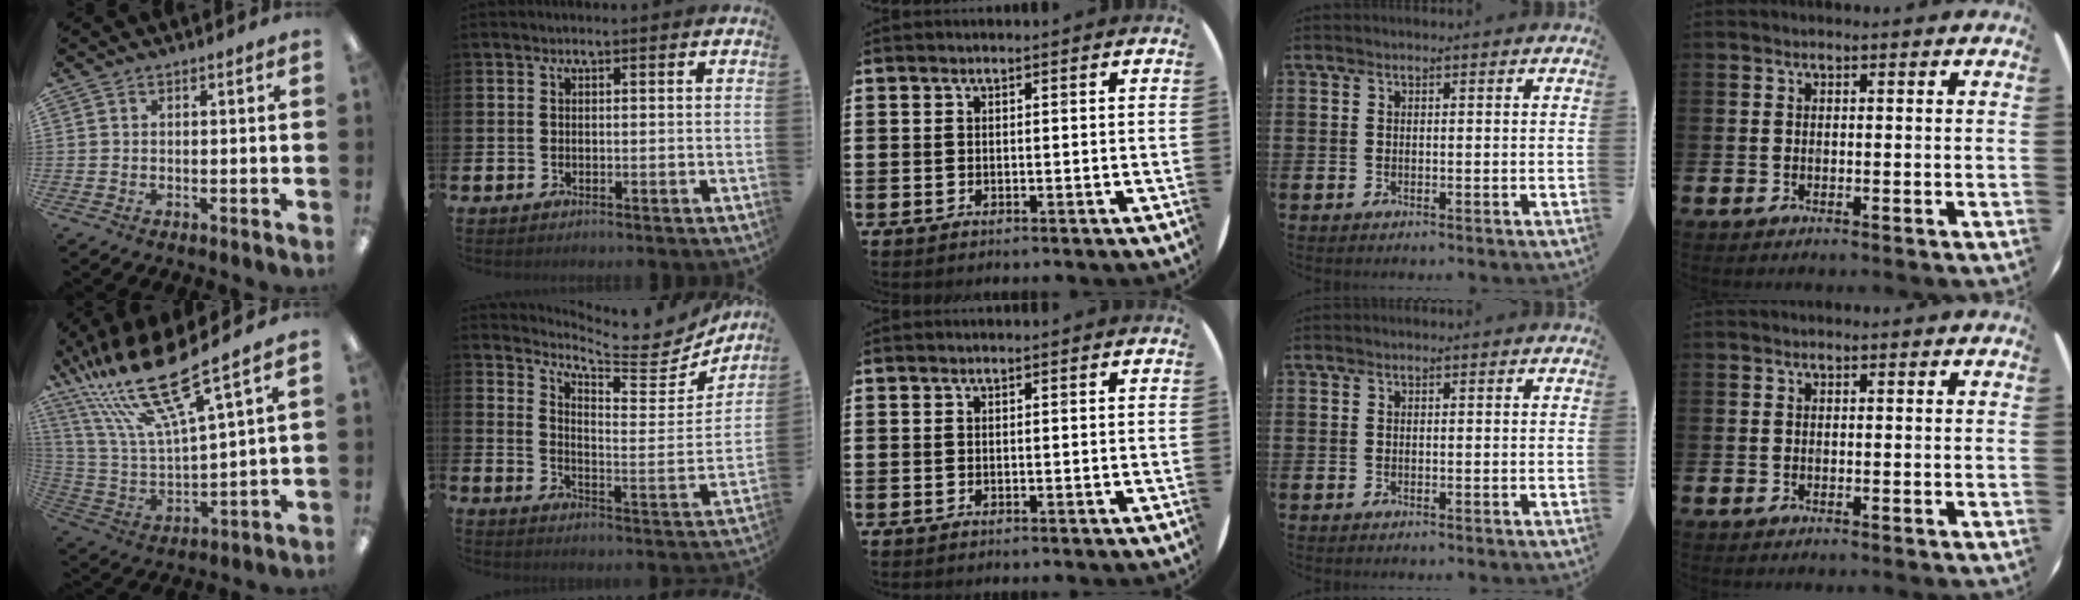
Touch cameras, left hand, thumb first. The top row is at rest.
{"thumb": {"total": 21.8, "force": [16.3, 4.2, 13.8], "torque": [-0.307, -0.099, 0.276]}, "index": {"total": 6.7, "force": [6.3, 1.4, 1.7], "torque": [-0.040, -0.066, 0.100]}}